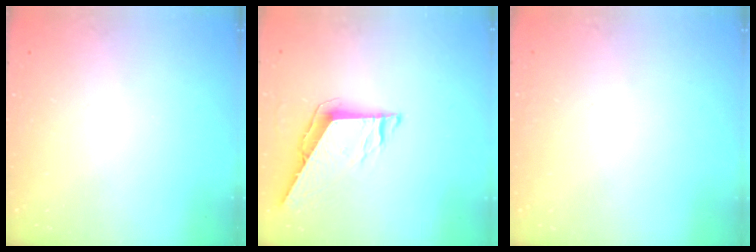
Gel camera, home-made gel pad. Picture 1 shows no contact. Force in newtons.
{"total": 7.2, "press": 7.2, "slide": 0.5}
{"total": 2.7, "press": 2.7, "slide": 0.3}